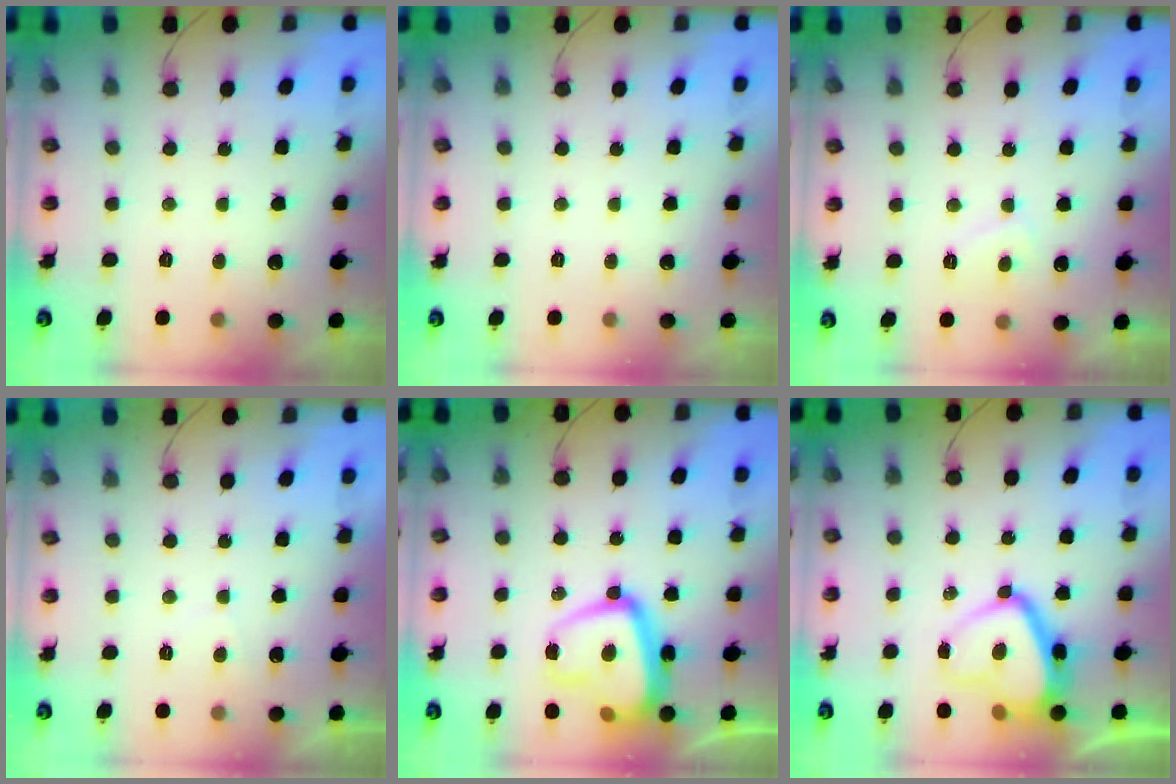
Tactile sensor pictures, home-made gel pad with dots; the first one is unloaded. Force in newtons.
{"total": 0.0}
{"total": 2.9, "press": 2.9, "slide": 0.5}
{"total": 1.0, "press": 0.8, "slide": 0.6}
{"total": 17.8, "press": 17.7, "slide": 1.9}
{"total": 11.3, "press": 11.1, "slide": 1.8}